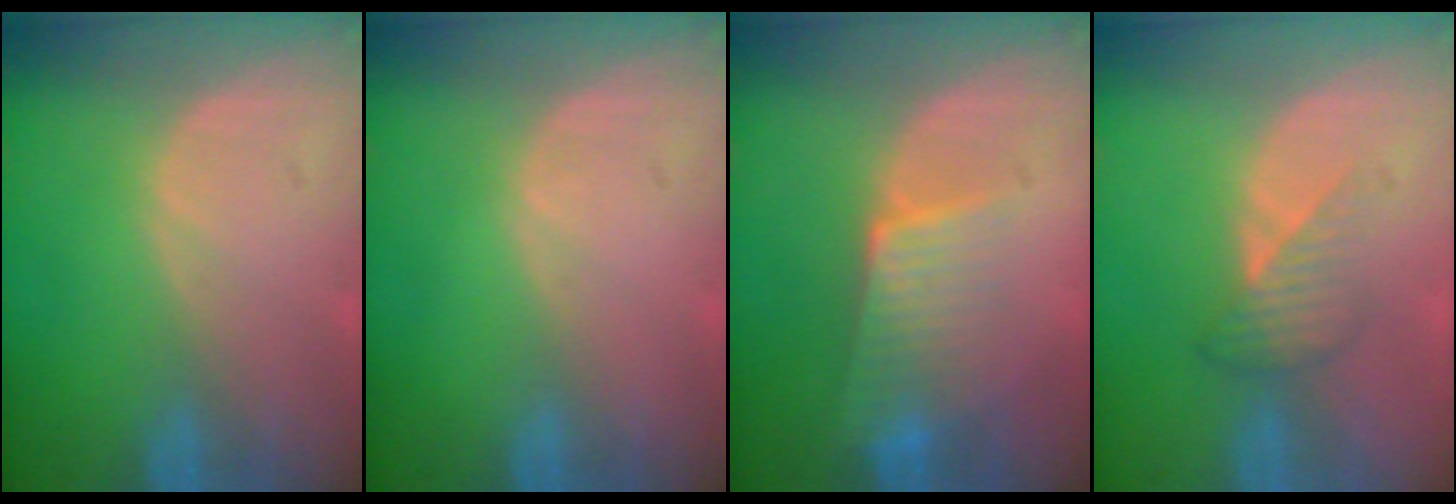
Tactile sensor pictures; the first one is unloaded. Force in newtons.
{"total": 0.0}
{"total": 6.5, "press": 5.9, "slide": 2.9}
{"total": 3.5, "press": 3.2, "slide": 1.4}